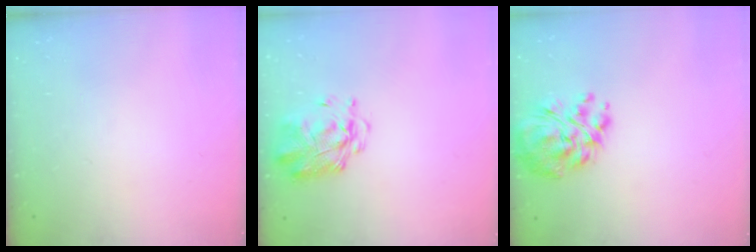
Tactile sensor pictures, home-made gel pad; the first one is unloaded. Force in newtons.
{"total": 2.9, "press": 2.8, "slide": 0.8}
{"total": 13.3, "press": 12.6, "slide": 4.2}